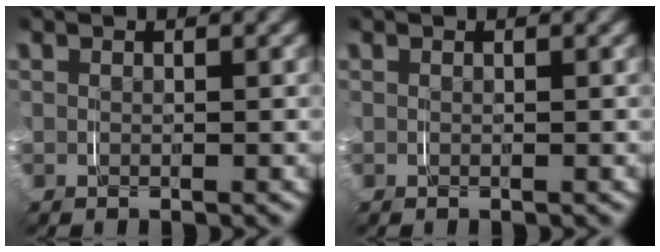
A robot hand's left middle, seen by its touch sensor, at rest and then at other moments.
{"total": 0.0}